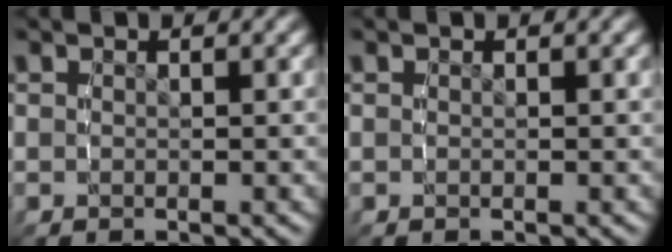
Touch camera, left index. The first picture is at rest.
{"total": 0.0}